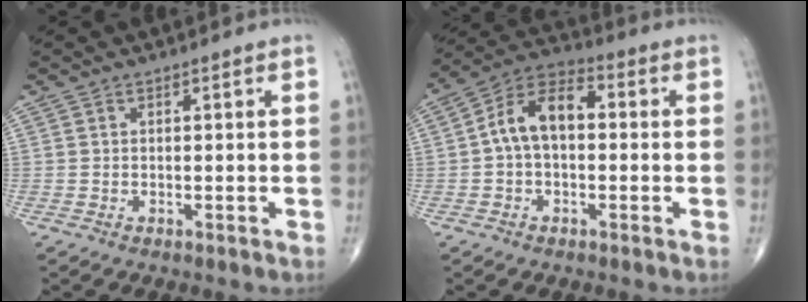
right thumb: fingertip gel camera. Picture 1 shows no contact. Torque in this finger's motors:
{"motor_torque": [0.08, 0.09, 0.19, -0.04, 0.29]}